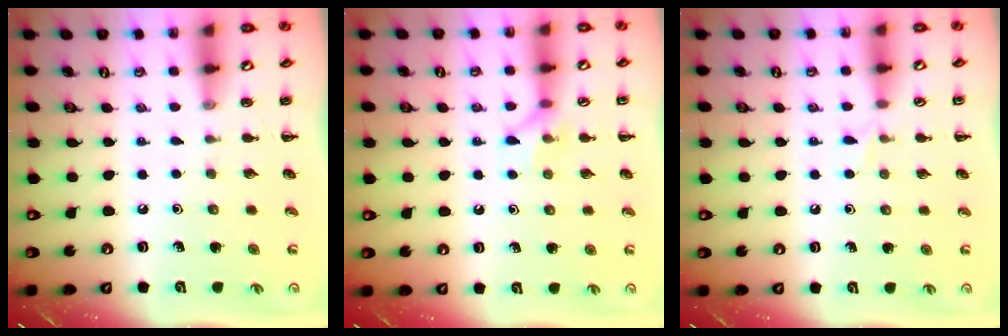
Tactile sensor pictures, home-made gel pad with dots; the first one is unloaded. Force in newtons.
{"total": 6.9, "press": 6.9, "slide": 0.4}
{"total": 4.3, "press": 4.1, "slide": 1.3}